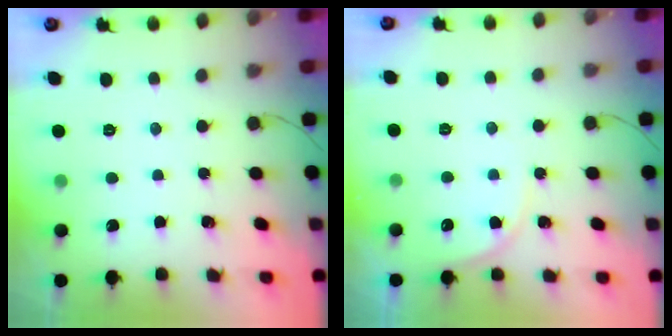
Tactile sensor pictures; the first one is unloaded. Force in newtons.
{"total": 4.4, "press": 4.3, "slide": 0.3}